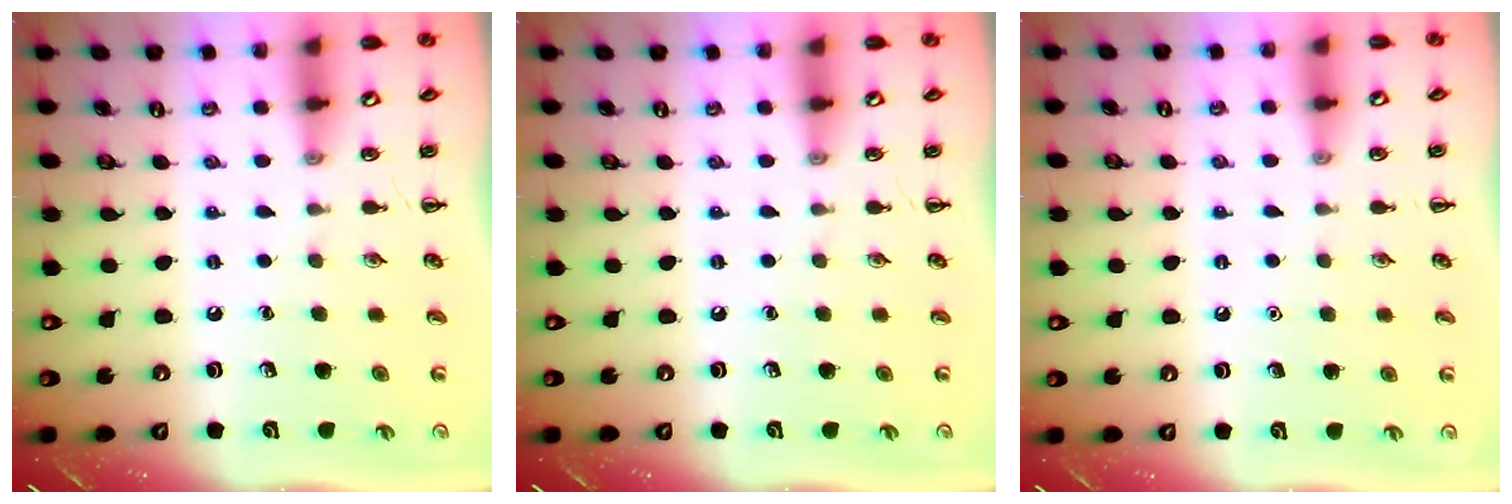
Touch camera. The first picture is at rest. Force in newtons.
{"total": 0.0}
{"total": 1.6, "press": 1.6, "slide": 0.1}